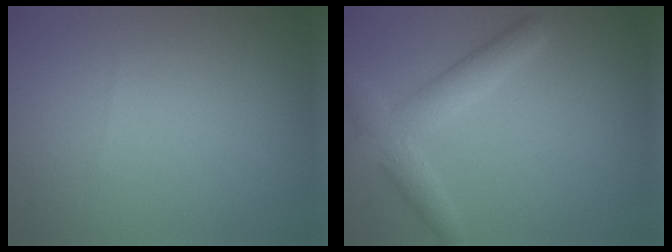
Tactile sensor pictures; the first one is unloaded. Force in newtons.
{"total": 4.0, "press": 4.0, "slide": 0.3}